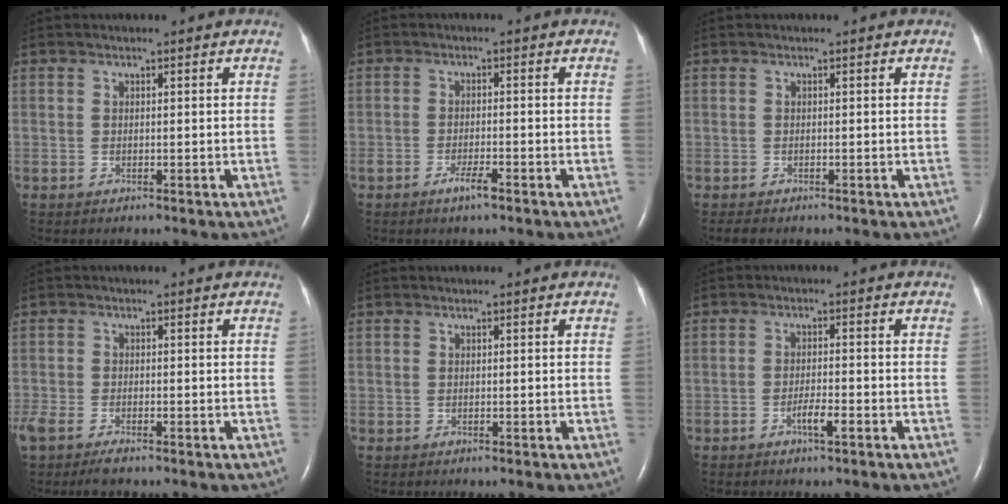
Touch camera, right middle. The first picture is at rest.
{"total": 2.6, "force": [-1.7, 0.2, 1.9], "torque": [-0.039, -0.002, -0.031]}
{"total": 0.9, "force": [-0.8, 0.2, 0.3], "torque": [-0.012, -0.004, -0.011]}
{"total": 7.6, "force": [-5.7, 2.2, 4.5], "torque": [-0.110, -0.017, -0.099]}
{"total": 0.0}
{"total": 2.6, "force": [-1.5, 0.2, 2.2], "torque": [-0.041, -0.001, -0.027]}